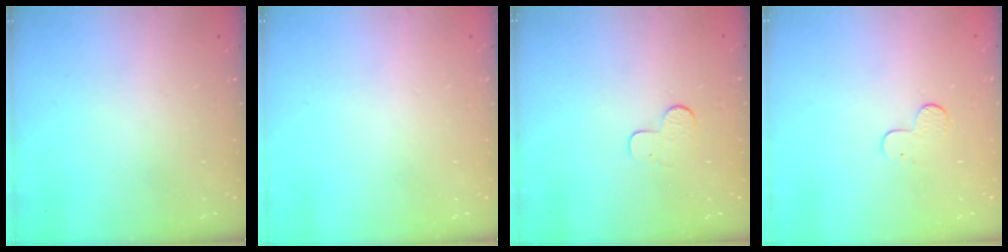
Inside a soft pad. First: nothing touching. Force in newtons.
{"total": 0.0}
{"total": 5.5, "press": 5.5, "slide": 0.5}
{"total": 5.5, "press": 5.5, "slide": 0.5}